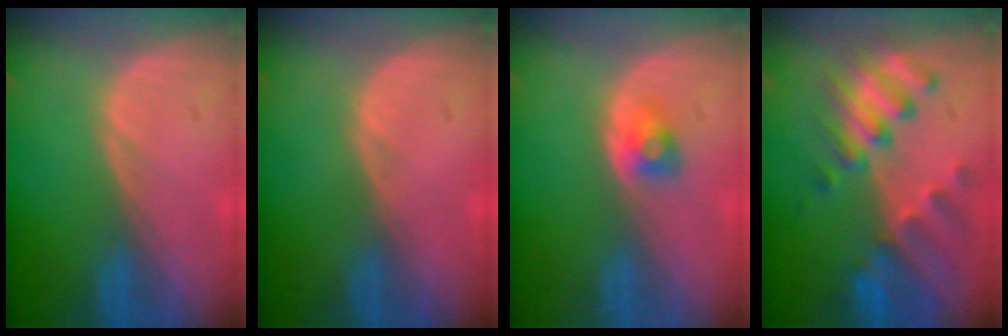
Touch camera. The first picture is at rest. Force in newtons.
{"total": 0.0}
{"total": 2.4, "press": 2.3, "slide": 0.8}
{"total": 9.2, "press": 8.4, "slide": 3.9}